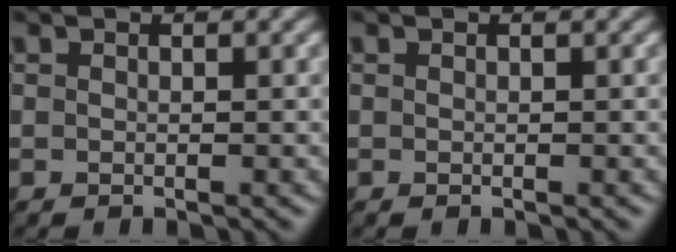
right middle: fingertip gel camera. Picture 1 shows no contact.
{"total": 0.0}